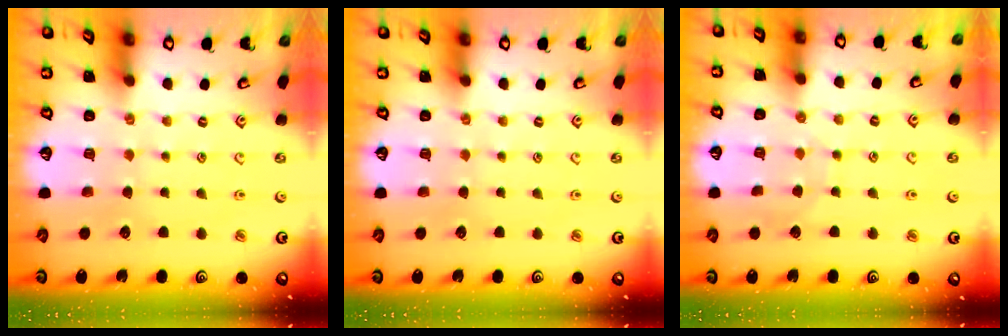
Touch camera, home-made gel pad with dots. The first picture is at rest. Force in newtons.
{"total": 0.0}
{"total": 5.5, "press": 5.5, "slide": 0.5}